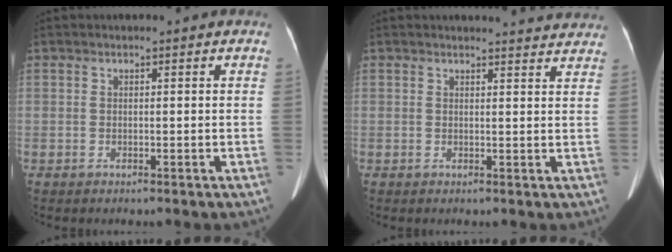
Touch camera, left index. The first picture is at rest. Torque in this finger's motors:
{"motor_torque": [0.02, -0.65, -0.02, 0.01]}